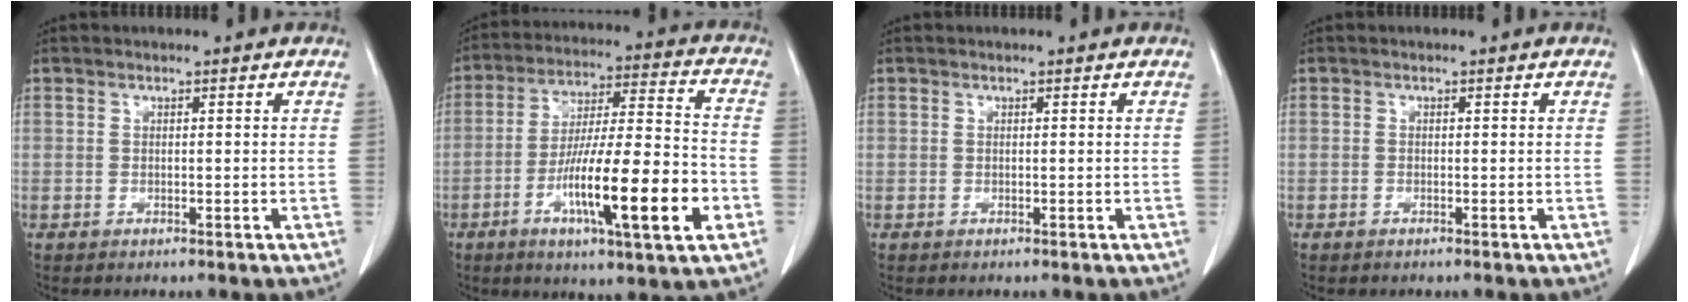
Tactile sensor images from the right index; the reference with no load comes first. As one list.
[{"total": 18.1, "force": [-6.4, 1.5, 16.9], "torque": [-0.280, -0.009, -0.102]}, {"total": 0.0}, {"total": 0.0}]